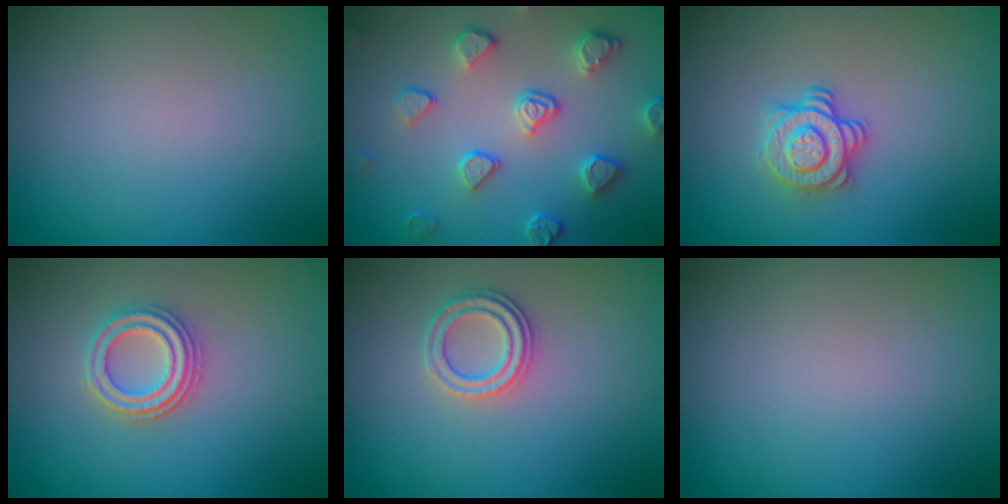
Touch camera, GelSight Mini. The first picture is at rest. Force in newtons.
{"total": 4.1, "press": 3.8, "slide": 1.4}
{"total": 2.9, "press": 2.6, "slide": 1.2}
{"total": 2.9, "press": 2.7, "slide": 1.2}
{"total": 2.4, "press": 2.0, "slide": 1.2}
{"total": 0.0}